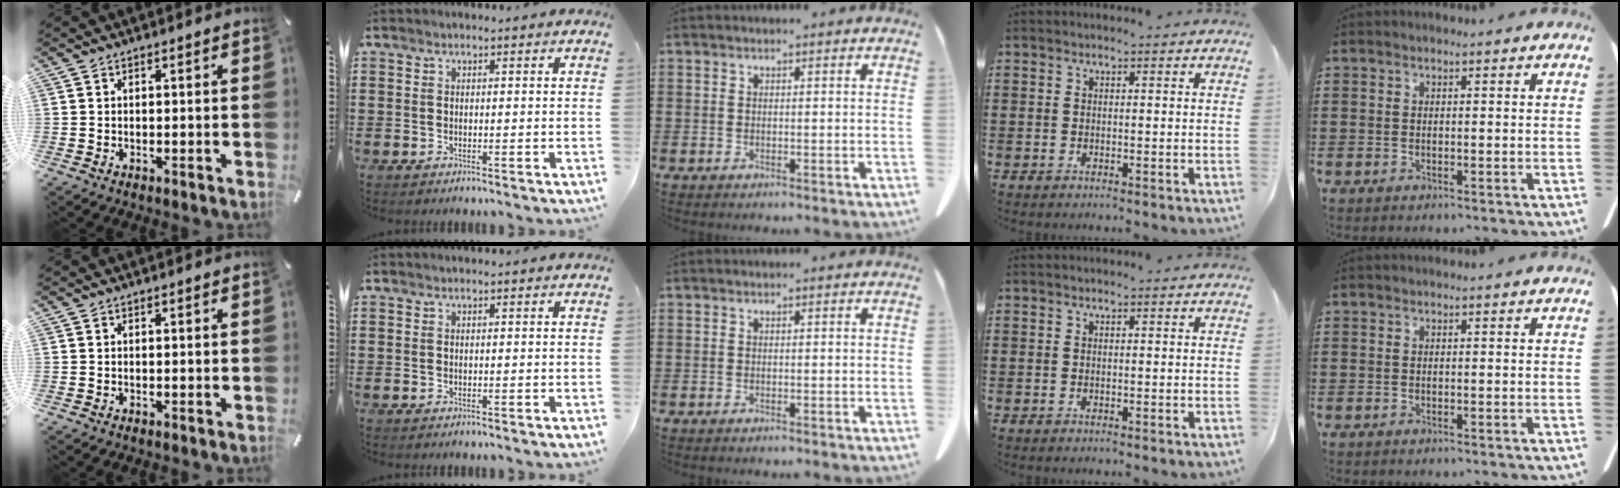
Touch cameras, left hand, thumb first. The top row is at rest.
{}